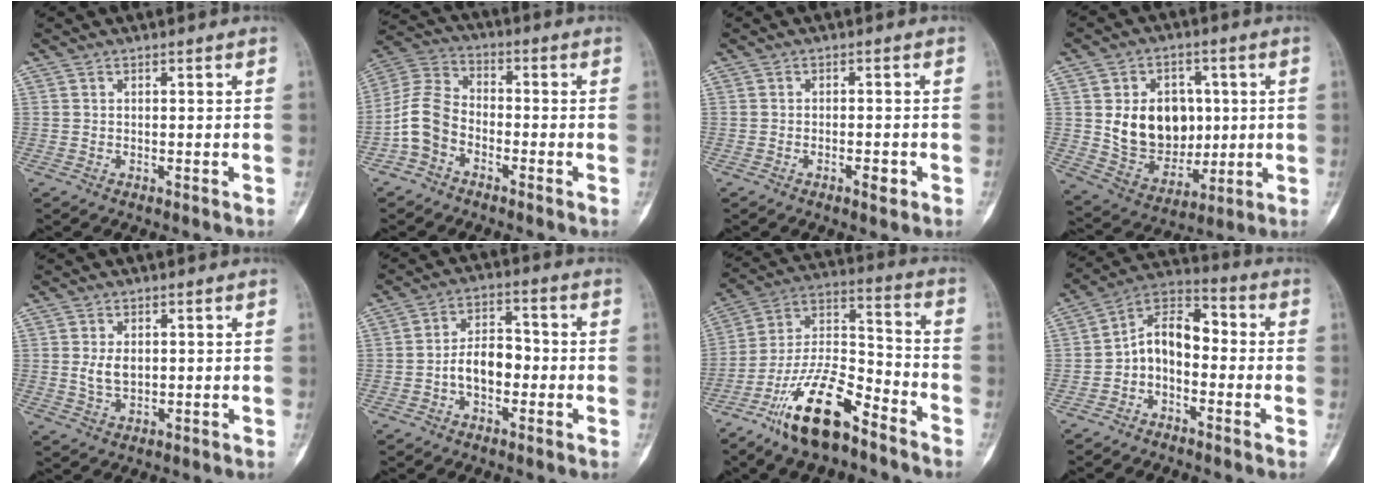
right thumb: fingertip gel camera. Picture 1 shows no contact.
{"total": 8.9, "force": [-3.7, 6.2, 5.2], "torque": [-0.101, 0.035, -0.086]}
{"total": 2.3, "force": [-1.1, 0.9, 1.8], "torque": [-0.022, 0.004, -0.017]}
{"total": 15.4, "force": [1.8, 12.0, 9.6], "torque": [-0.107, -0.010, 0.049]}
{"total": 3.9, "force": [0.5, 2.5, 2.9], "torque": [-0.052, -0.006, 0.014]}
{"total": 7.7, "force": [-1.7, 4.9, 5.7], "torque": [-0.074, 0.032, -0.040]}
{"total": 17.8, "force": [-11.7, 6.5, 11.8], "torque": [-0.205, 0.081, -0.218]}
{"total": 9.5, "force": [-1.8, 6.3, 6.8], "torque": [-0.089, 0.053, -0.051]}